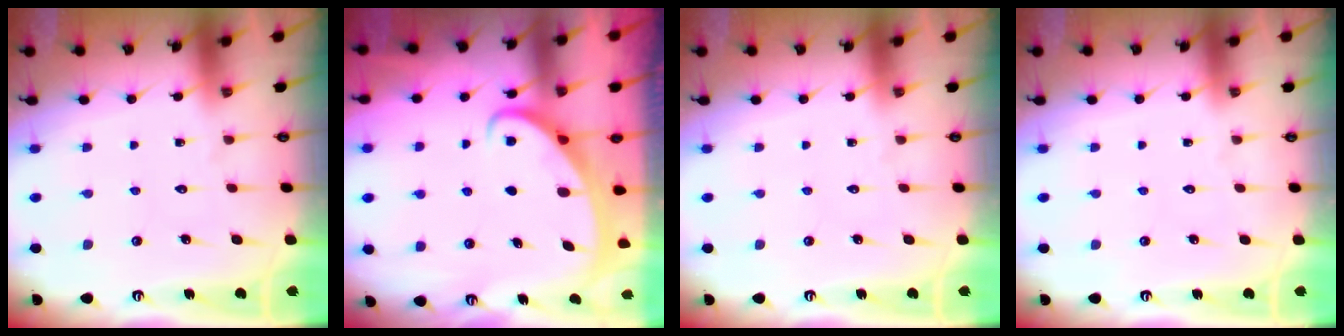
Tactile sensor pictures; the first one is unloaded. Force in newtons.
{"total": 2.3, "press": 2.3, "slide": 0.3}
{"total": 0.0}
{"total": 0.0}